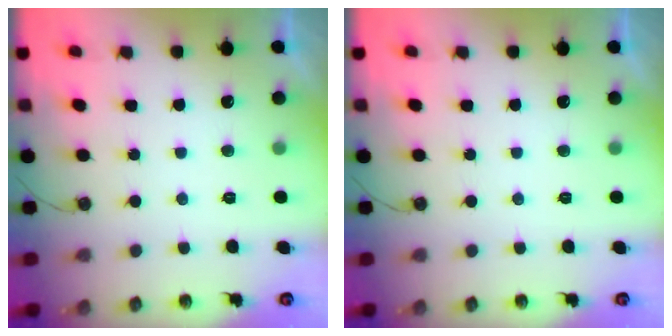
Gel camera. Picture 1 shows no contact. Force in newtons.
{"total": 0.0}